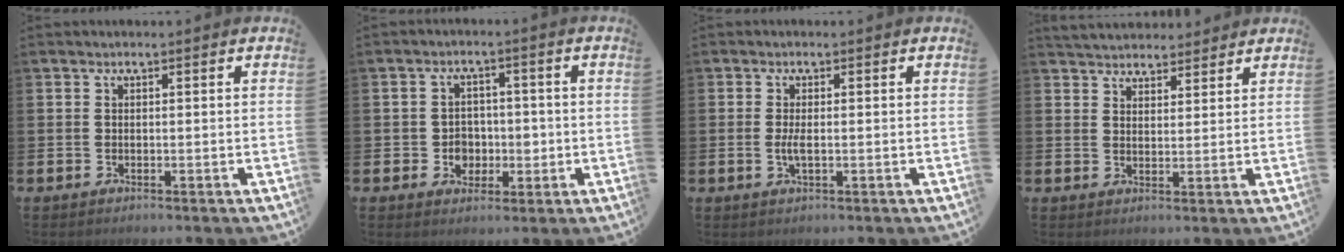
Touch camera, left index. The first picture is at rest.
{"total": 3.7, "force": [-0.4, 3.5, 1.1], "torque": [-0.015, -0.004, -0.017]}
{"total": 1.8, "force": [-0.2, 0.5, 1.8], "torque": [-0.037, 0.000, -0.003]}
{"total": 4.0, "force": [3.9, 1.0, -0.4], "torque": [-0.006, -0.020, 0.072]}